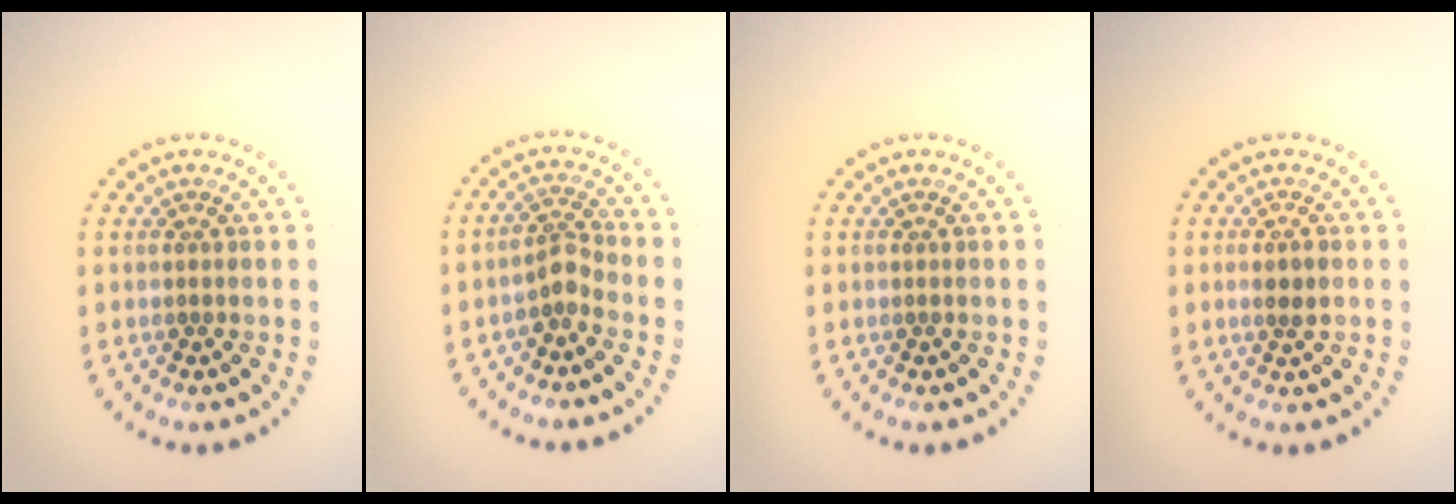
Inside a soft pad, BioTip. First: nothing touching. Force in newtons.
{"total": 1.9, "press": 1.3, "slide": 1.4}
{"total": 0.0}
{"total": 1.5, "press": 1.4, "slide": 0.5}